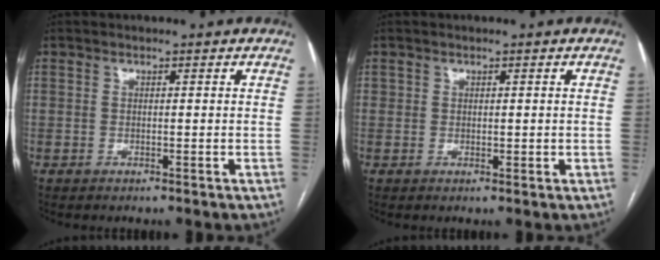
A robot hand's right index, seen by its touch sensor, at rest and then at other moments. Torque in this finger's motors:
{"motor_torque": [-0.36, 0.52, 0.03, 0.01]}